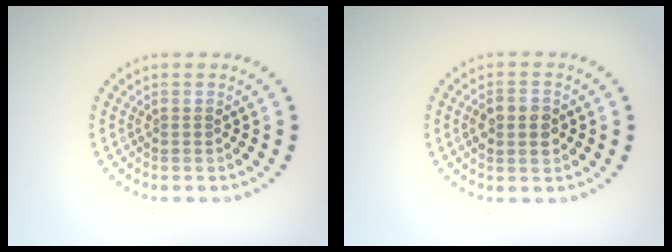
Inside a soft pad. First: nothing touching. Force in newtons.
{"total": 2.8, "press": 2.8, "slide": 0.0}